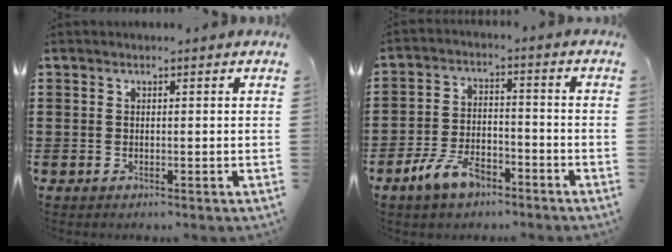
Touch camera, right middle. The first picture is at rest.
{"total": 6.8, "force": [-4.8, 2.9, 3.8], "torque": [-0.087, 0.009, -0.093]}